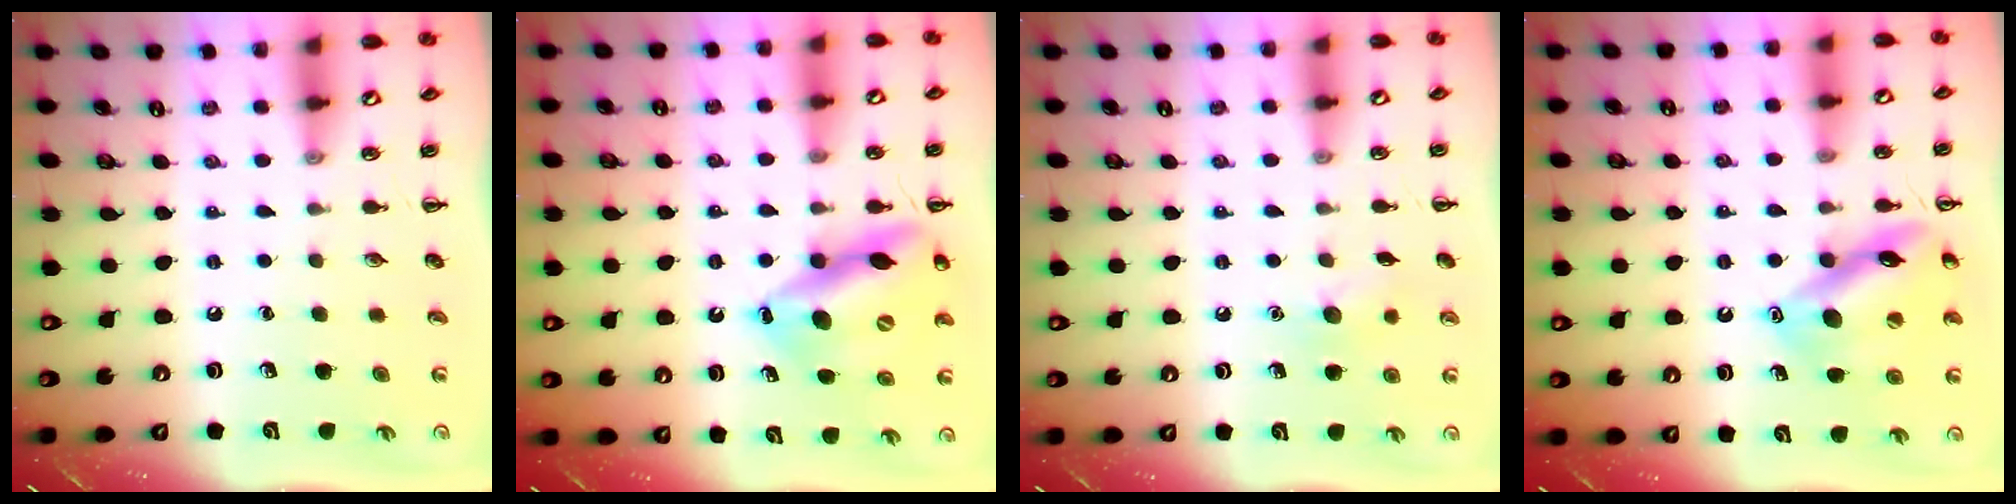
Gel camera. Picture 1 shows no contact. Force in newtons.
{"total": 15.7, "press": 15.0, "slide": 4.5}
{"total": 6.8, "press": 6.6, "slide": 1.5}
{"total": 13.2, "press": 13.1, "slide": 1.6}